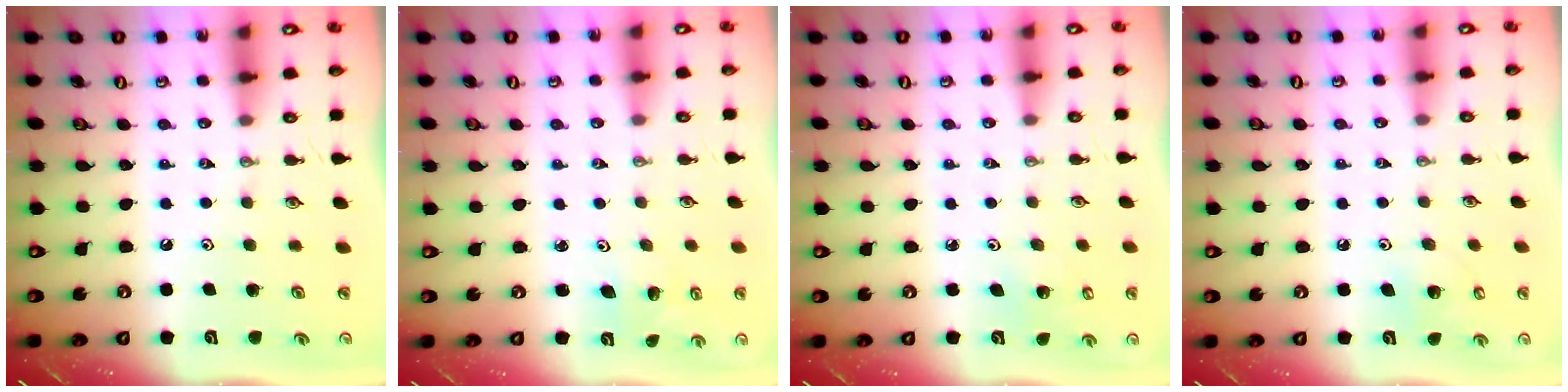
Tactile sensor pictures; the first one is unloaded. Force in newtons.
{"total": 1.9, "press": 1.9, "slide": 0.1}
{"total": 2.0, "press": 2.0, "slide": 0.2}
{"total": 6.1, "press": 6.1, "slide": 0.4}